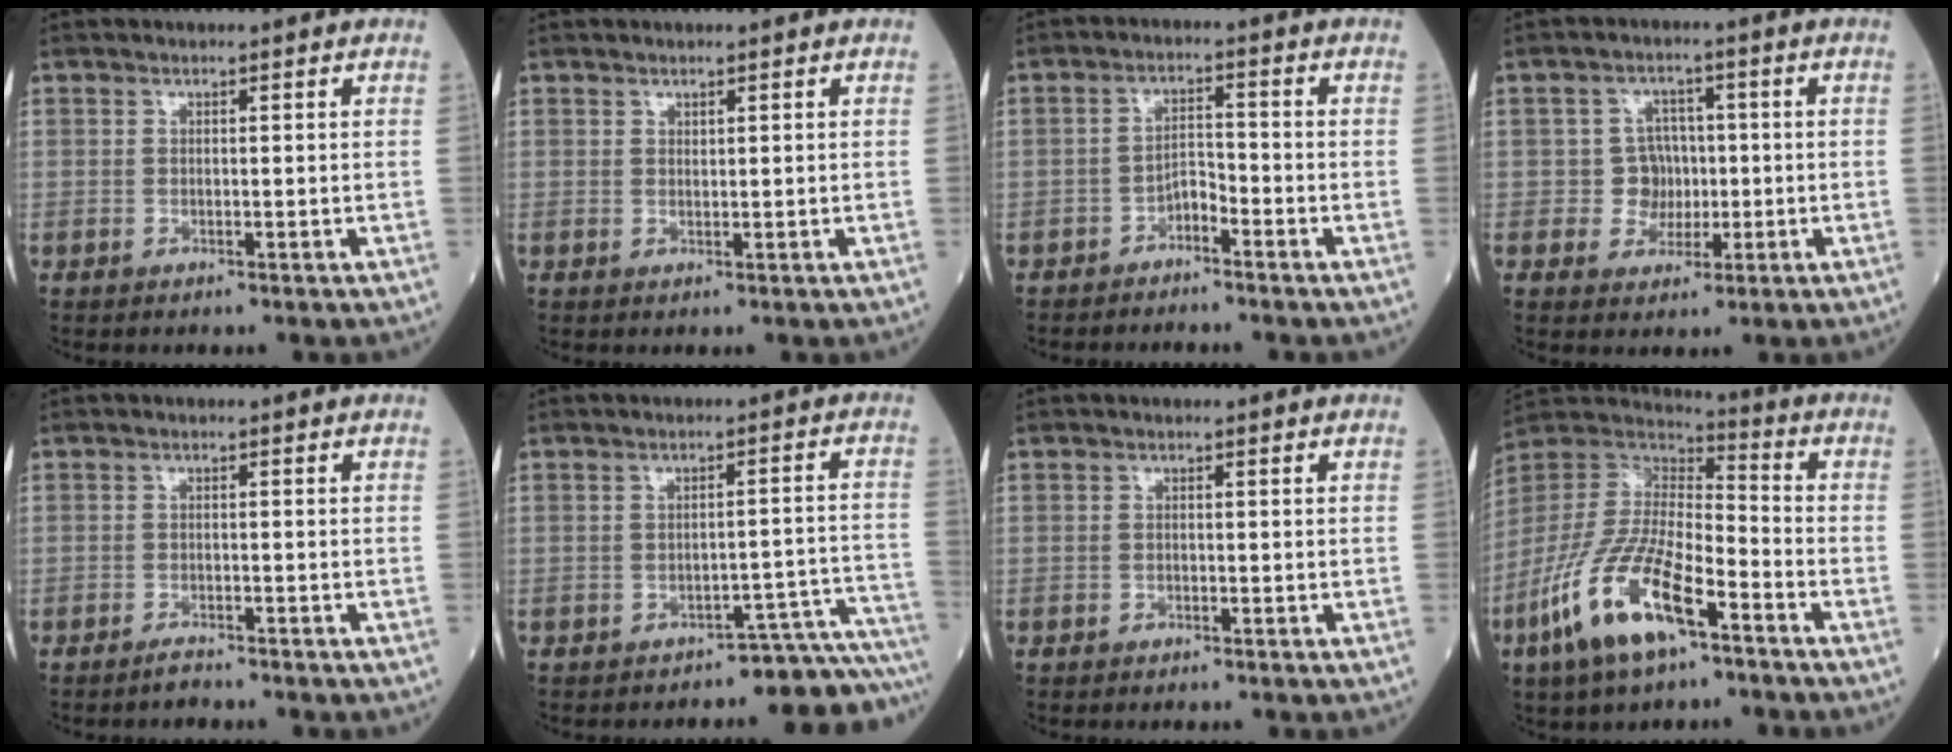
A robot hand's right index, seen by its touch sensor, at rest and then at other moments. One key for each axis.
{"total": 0.8, "fx": 0.4, "fy": 0.6, "fz": 0.5, "tx": -0.016, "ty": 0.005, "tz": 0.011}
{"total": 3.6, "fx": -2.6, "fy": 1.5, "fz": 1.9, "tx": -0.044, "ty": 0.009, "tz": -0.047}
{"total": 5.0, "fx": -0.6, "fy": 4.7, "fz": 1.6, "tx": -0.028, "ty": 0.015, "tz": -0.004}
{"total": 2.3, "fx": -2.1, "fy": 0.6, "fz": 0.8, "tx": -0.024, "ty": -0.003, "tz": -0.033}
{"total": 12.1, "fx": -11.8, "fy": 1.4, "fz": 2.3, "tx": 0.001, "ty": 0.055, "tz": -0.140}
{"total": 0.8, "fx": -0.4, "fy": 0.6, "fz": 0.3, "tx": -0.014, "ty": 0.002, "tz": -0.007}
{"total": 17.9, "fx": -9.1, "fy": 5.9, "fz": 14.2, "tx": -0.315, "ty": -0.020, "tz": -0.172}